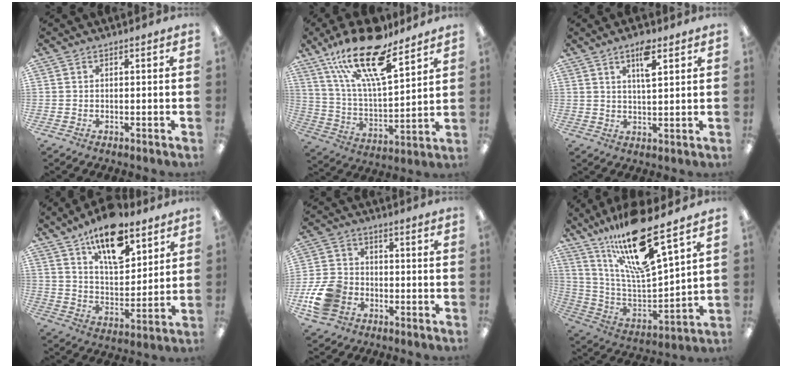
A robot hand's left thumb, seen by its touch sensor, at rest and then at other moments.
{"total": 21.9, "force": [14.8, 7.2, 14.4], "torque": [-0.250, -0.085, 0.254]}
{"total": 6.7, "force": [3.9, 2.2, 5.0], "torque": [-0.077, -0.010, 0.060]}
{"total": 16.4, "force": [11.2, 7.3, 9.6], "torque": [-0.146, -0.055, 0.190]}
{"total": 11.5, "force": [-4.7, 8.5, 6.0], "torque": [-0.123, 0.031, -0.084]}
{"total": 20.6, "force": [15.4, 3.5, 13.2], "torque": [-0.237, -0.097, 0.252]}